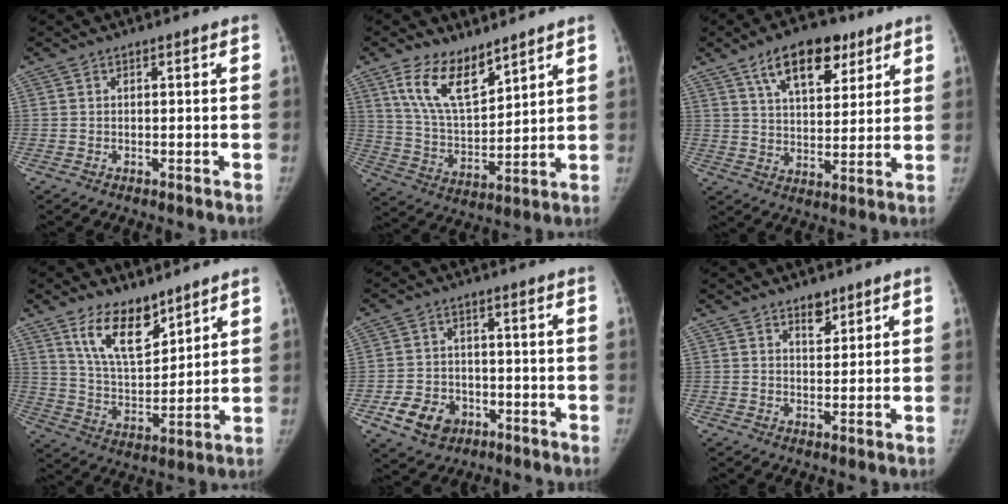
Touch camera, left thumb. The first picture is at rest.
{"total": 12.6, "force": [8.2, 5.7, 7.7], "torque": [-0.118, -0.049, 0.168]}
{"total": 14.0, "force": [7.9, 7.2, 9.0], "torque": [-0.107, -0.028, 0.130]}
{"total": 12.4, "force": [8.4, 5.8, 7.2], "torque": [-0.096, -0.062, 0.163]}
{"total": 8.7, "force": [-3.9, 6.7, 3.9], "torque": [-0.050, 0.022, -0.058]}
{"total": 3.7, "force": [2.5, 2.0, 1.8], "torque": [-0.006, -0.017, 0.040]}